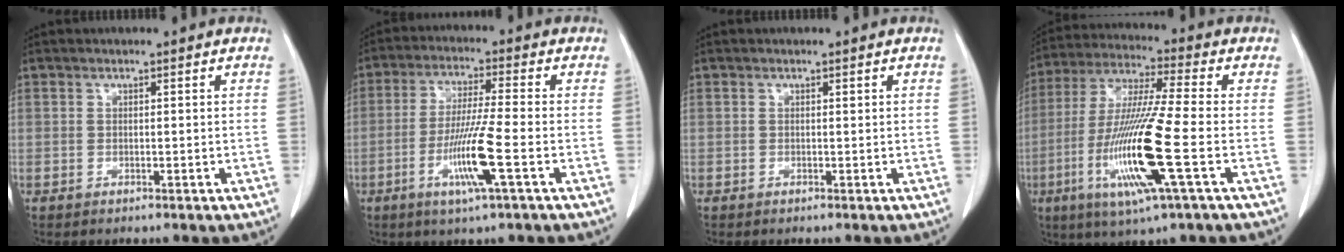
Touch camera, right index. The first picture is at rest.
{"total": 9.4, "force": [-3.2, -0.7, 8.8], "torque": [-0.171, -0.015, -0.064]}
{"total": 0.0}
{"total": 16.2, "force": [-4.7, -0.2, 15.5], "torque": [-0.321, -0.020, -0.094]}